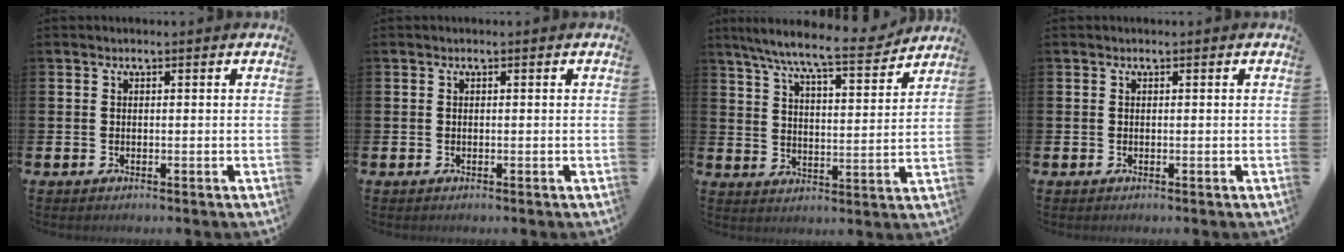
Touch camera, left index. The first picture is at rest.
{"total": 0.0}
{"total": 9.1, "force": [8.2, 0.7, 3.9], "torque": [-0.101, -0.050, 0.140]}
{"total": 0.0}